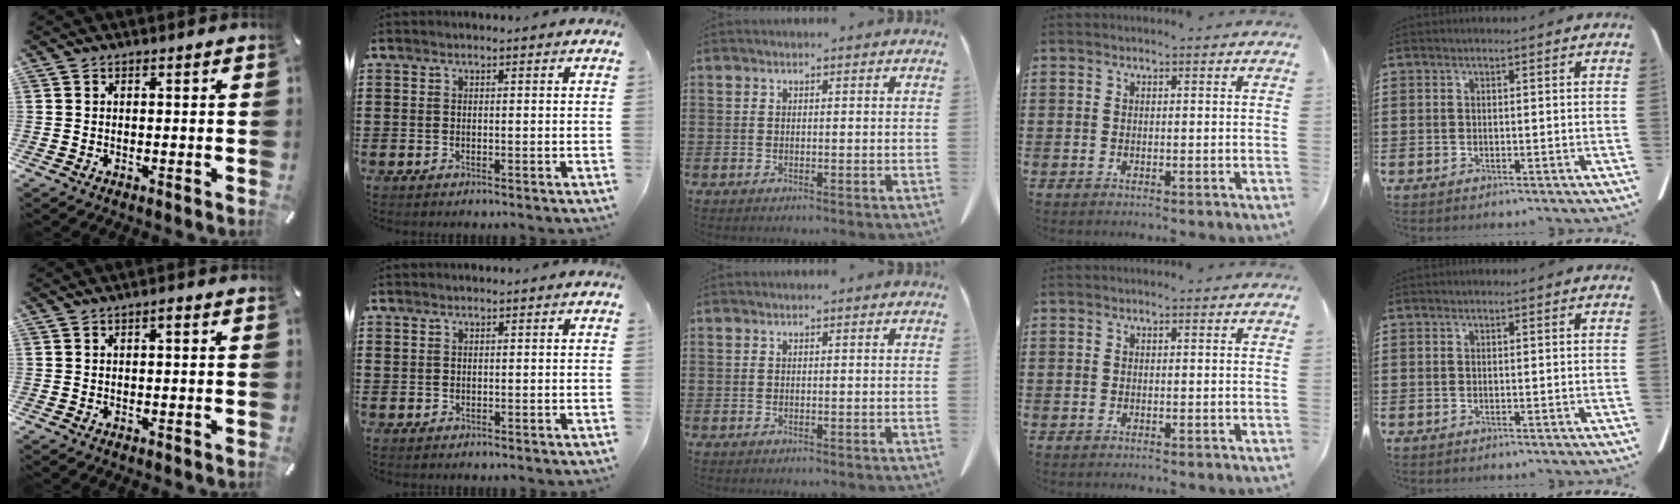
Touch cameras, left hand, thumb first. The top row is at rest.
{"thumb": {"total": 0.8, "force": [0.0, 0.2, 0.8], "torque": [-0.016, 0.002, -0.001]}, "index": {"total": 0.6, "force": [0.5, 0.3, 0.0], "torque": [-0.003, 0.001, 0.011]}}